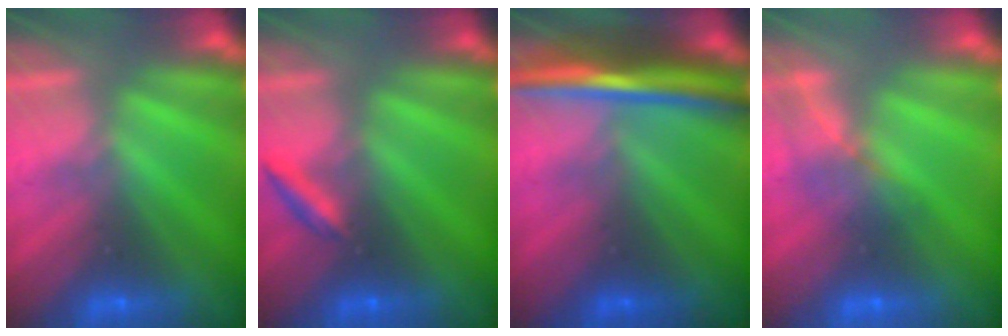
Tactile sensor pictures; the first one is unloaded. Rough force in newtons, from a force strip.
{"total": 2.1}
{"total": 7.9}
{"total": 1.6}